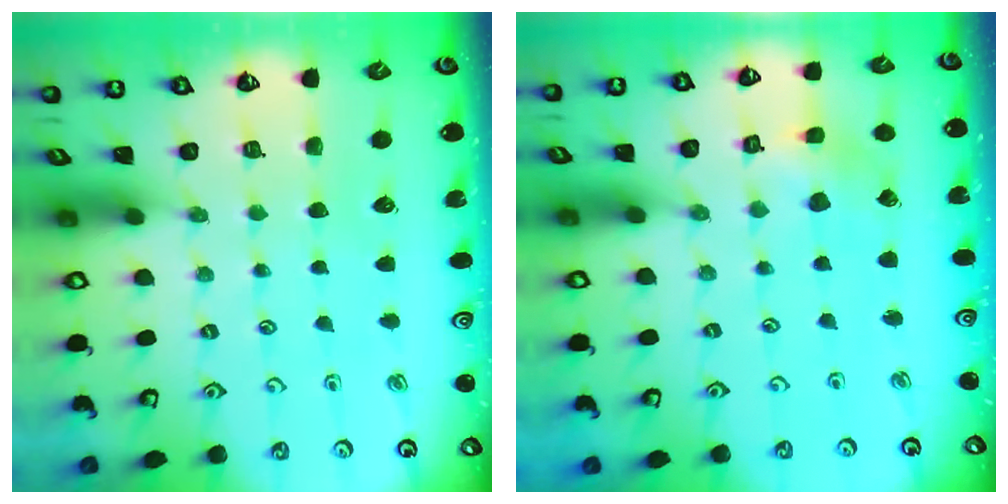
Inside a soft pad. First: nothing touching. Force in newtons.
{"total": 3.3, "press": 3.3, "slide": 0.2}